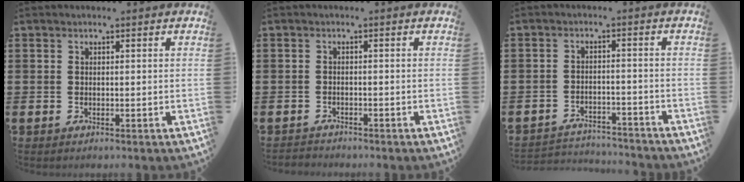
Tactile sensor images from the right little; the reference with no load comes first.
{"total": 1.0, "force": [-0.9, 0.1, -0.1], "torque": [0.000, 0.002, -0.020]}
{"total": 2.9, "force": [-2.9, 0.3, 0.0], "torque": [-0.006, 0.002, -0.064]}